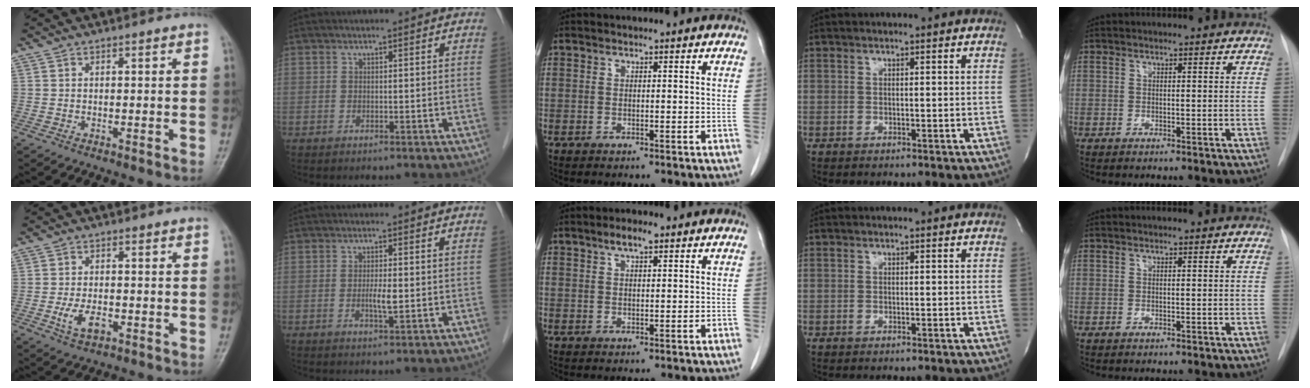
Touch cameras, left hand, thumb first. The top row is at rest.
{"thumb": {"total": 5.0, "force": [-1.6, 2.8, 3.8], "torque": [-0.072, 0.002, -0.026]}, "index": {"total": 2.5, "force": [-0.3, 0.4, 2.4], "torque": [-0.049, -0.003, -0.003]}, "middle": {"total": 2.9, "force": [1.9, 0.8, 2.1], "torque": [-0.041, 0.006, 0.033]}}